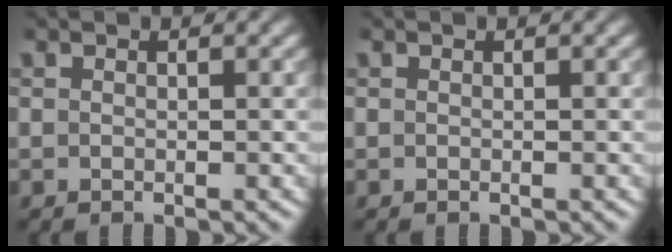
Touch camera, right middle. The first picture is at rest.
{"total": 0.0}